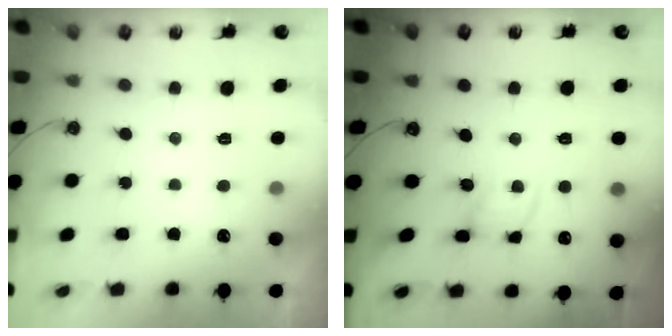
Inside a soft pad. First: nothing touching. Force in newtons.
{"total": 6.1, "press": 6.1, "slide": 0.4}